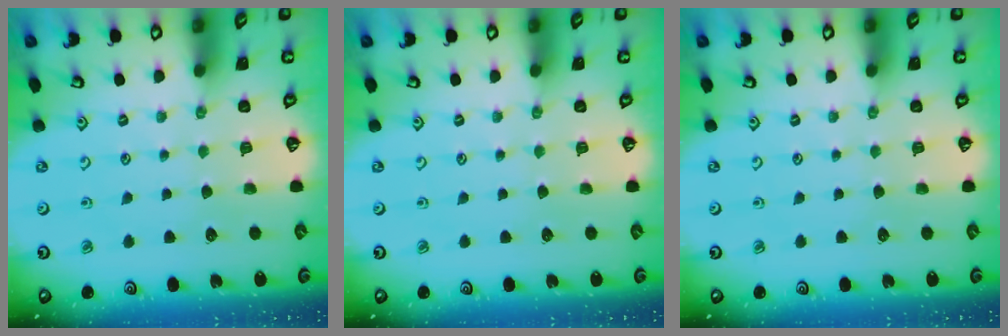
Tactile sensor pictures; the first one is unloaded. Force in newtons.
{"total": 0.0}
{"total": 0.0}